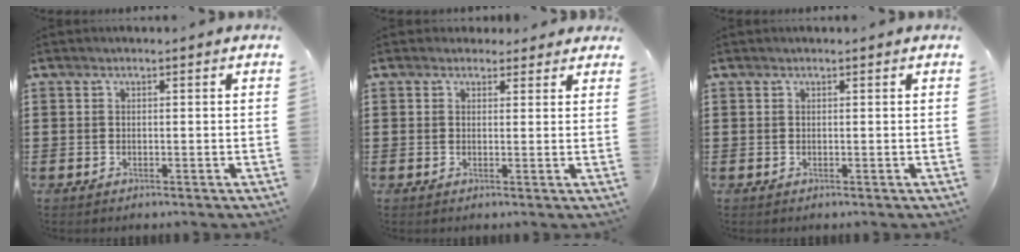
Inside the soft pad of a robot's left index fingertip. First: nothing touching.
{"total": 2.1, "force": [1.7, 1.1, 0.3], "torque": [-0.004, 0.003, 0.031]}
{"total": 0.0}